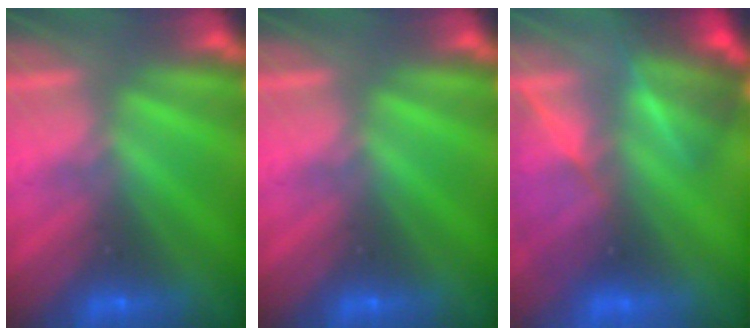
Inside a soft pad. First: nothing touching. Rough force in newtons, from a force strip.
{"total": 0.0}
{"total": 5.7}